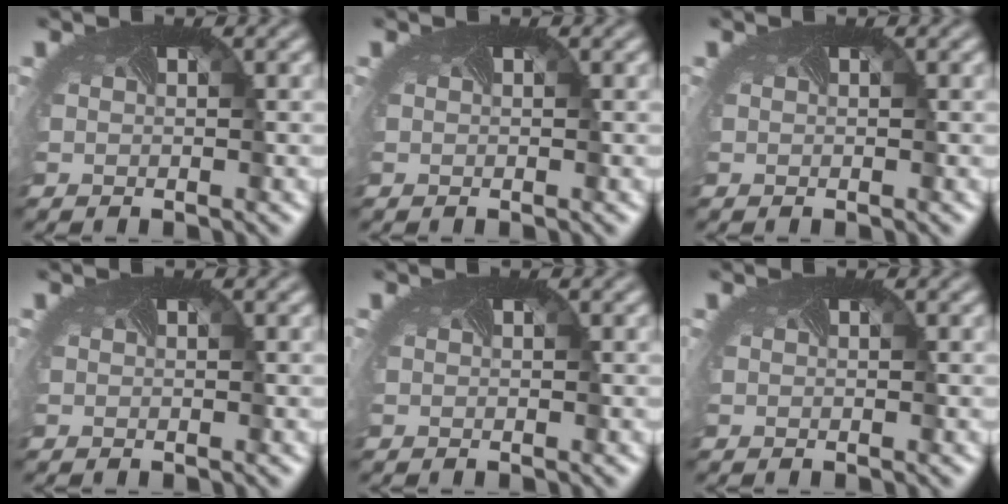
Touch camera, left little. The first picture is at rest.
{"total": 0.0}
{"total": 0.0}
{"total": 0.0}
{"total": 0.0}
{"total": 0.0}